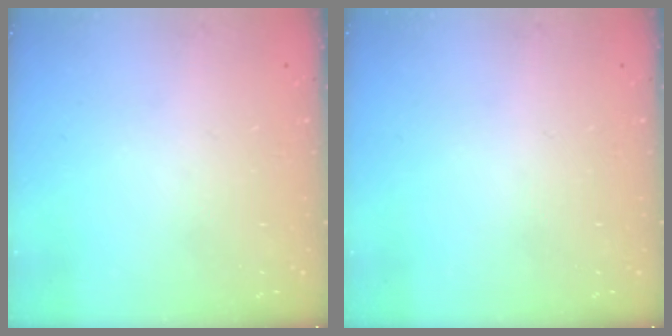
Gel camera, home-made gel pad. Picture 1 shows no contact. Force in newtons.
{"total": 0.0}